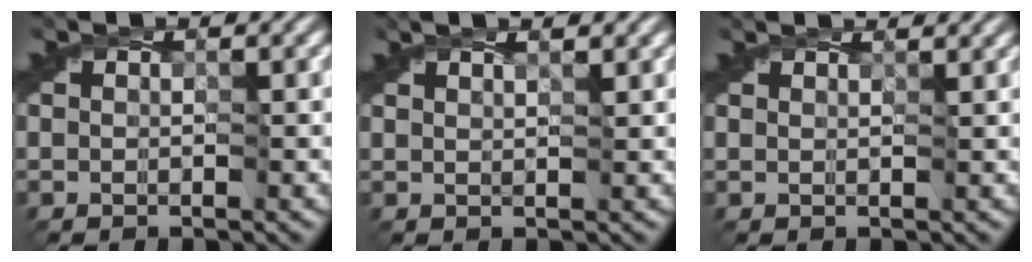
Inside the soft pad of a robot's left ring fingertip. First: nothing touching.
{"total": 1.6, "force": [1.4, 0.0, 0.8], "torque": [-0.011, 0.000, 0.015]}
{"total": 1.7, "force": [1.5, 0.3, 0.7], "torque": [-0.011, 0.003, 0.006]}